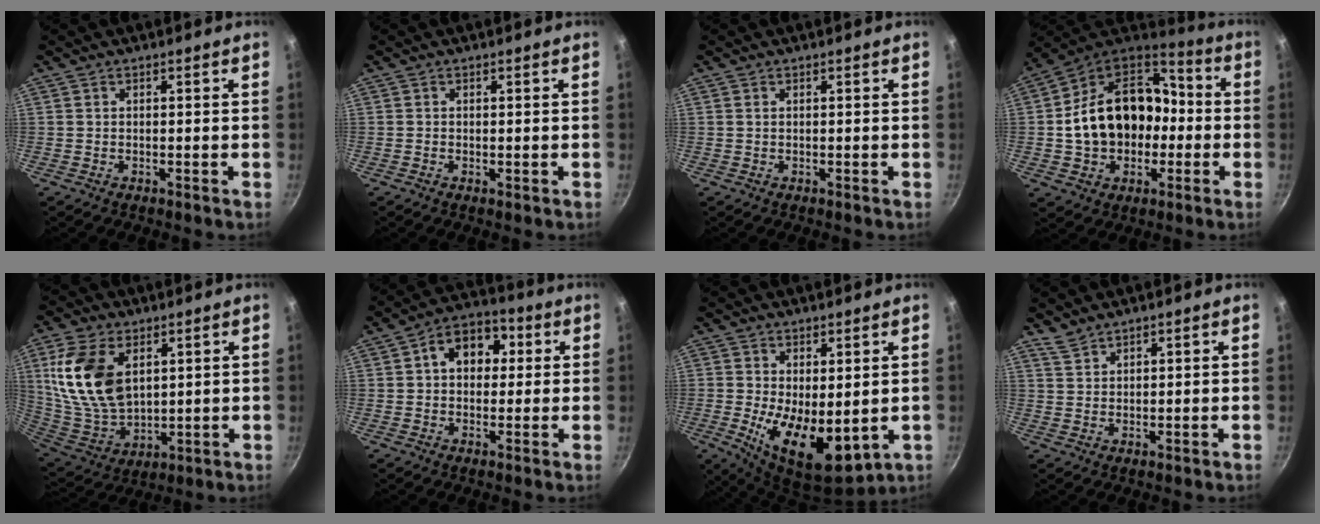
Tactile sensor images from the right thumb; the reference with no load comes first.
{"total": 0.0}
{"total": 0.0}
{"total": 21.3, "force": [-1.6, 16.0, 14.0], "torque": [-0.215, 0.060, -0.026]}
{"total": 17.8, "force": [5.4, 10.9, 12.9], "torque": [-0.238, -0.028, 0.118]}
{"total": 10.2, "force": [2.2, 7.6, 6.6], "torque": [-0.054, 0.018, 0.016]}
{"total": 12.4, "force": [-0.4, 6.1, 10.8], "torque": [-0.159, -0.028, 0.009]}
{"total": 2.6, "force": [2.5, 0.7, 0.5], "torque": [-0.006, -0.003, 0.054]}